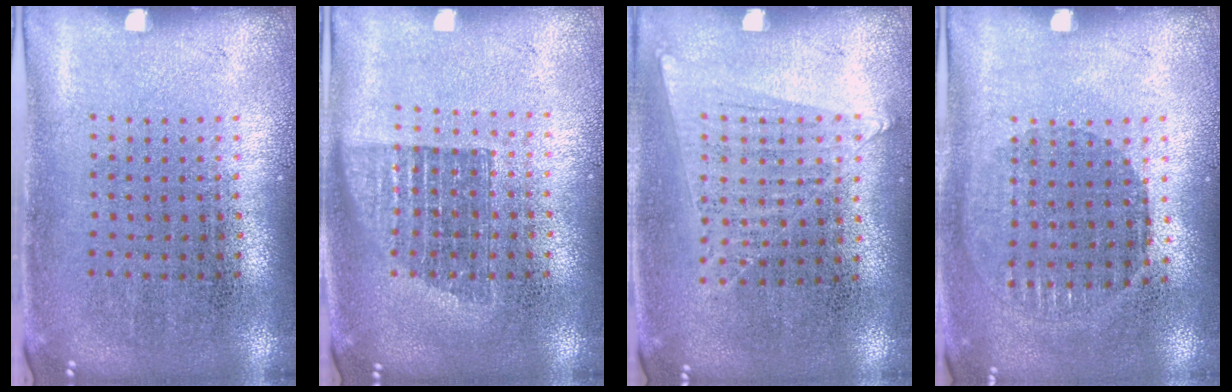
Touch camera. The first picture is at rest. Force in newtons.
{"total": 1.4, "press": 1.2, "slide": 0.7}
{"total": 1.0, "press": 0.9, "slide": 0.4}
{"total": 1.0, "press": 0.9, "slide": 0.4}